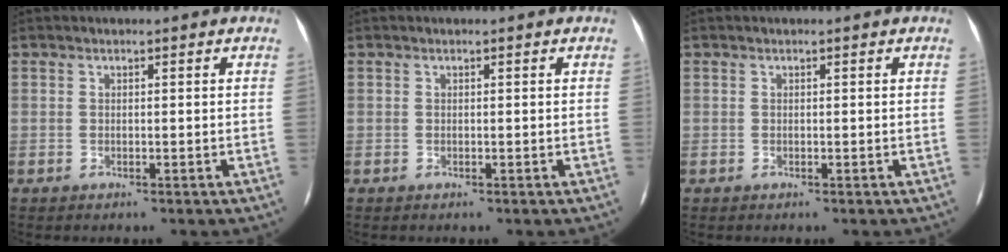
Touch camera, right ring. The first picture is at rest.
{"total": 0.0}
{"total": 0.0}